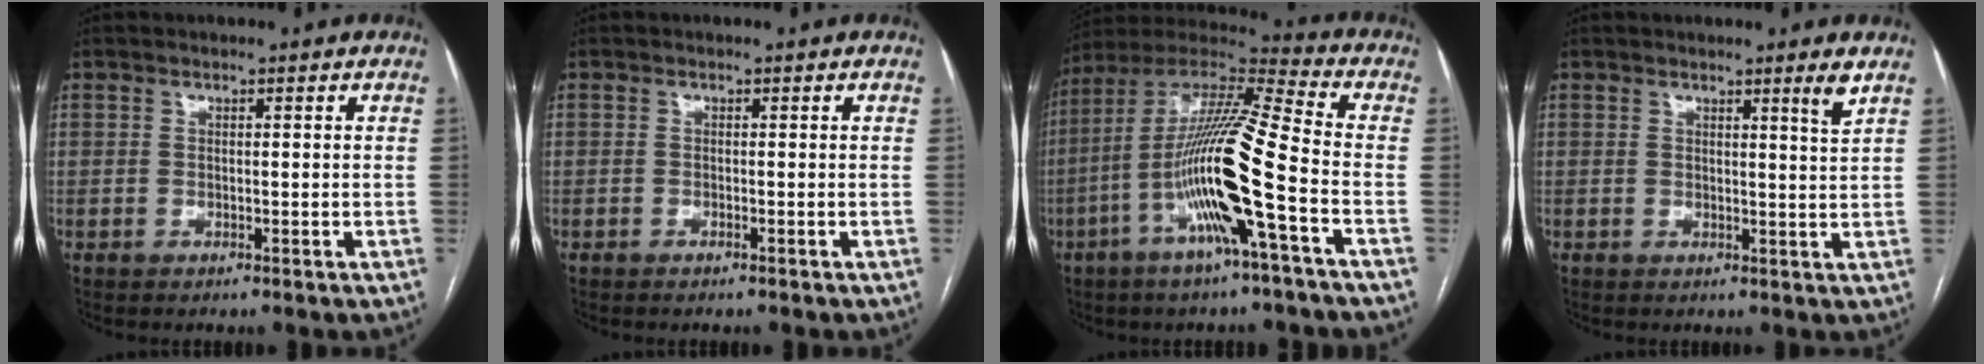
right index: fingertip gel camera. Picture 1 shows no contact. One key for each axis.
{"total": 0.0}
{"total": 17.3, "fx": -5.3, "fy": 0.0, "fz": 16.5, "tx": -0.323, "ty": 0.001, "tz": -0.108}
{"total": 2.6, "fx": 1.8, "fy": -0.7, "fz": 1.6, "tx": -0.027, "ty": -0.018, "tz": 0.024}